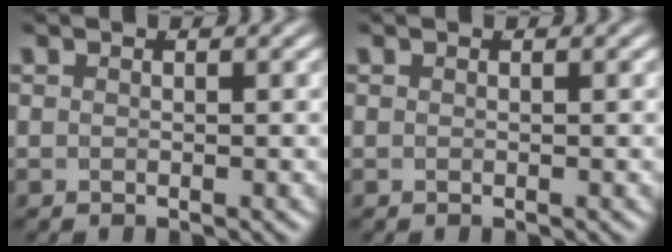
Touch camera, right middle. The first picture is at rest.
{"total": 0.0}